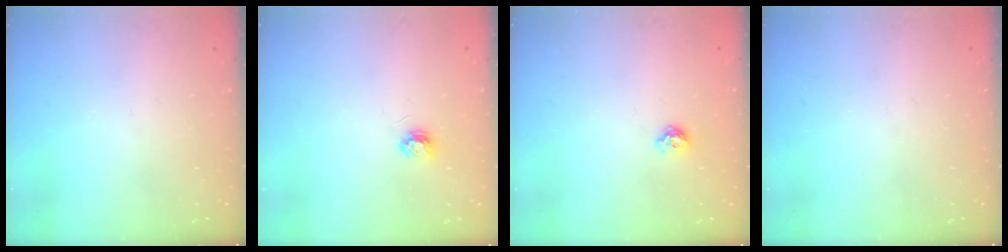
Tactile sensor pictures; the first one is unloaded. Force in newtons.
{"total": 3.9, "press": 3.9, "slide": 0.5}
{"total": 5.6, "press": 5.6, "slide": 0.9}
{"total": 0.0}